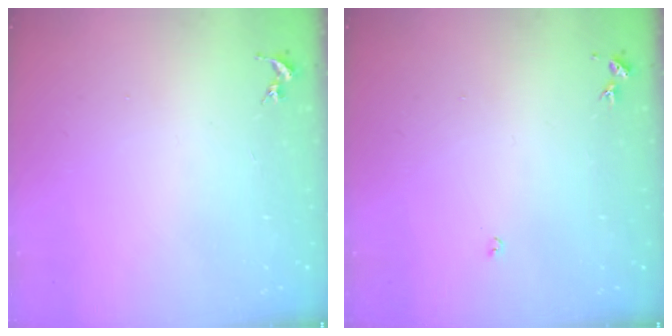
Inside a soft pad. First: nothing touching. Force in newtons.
{"total": 2.7, "press": 2.7, "slide": 0.5}